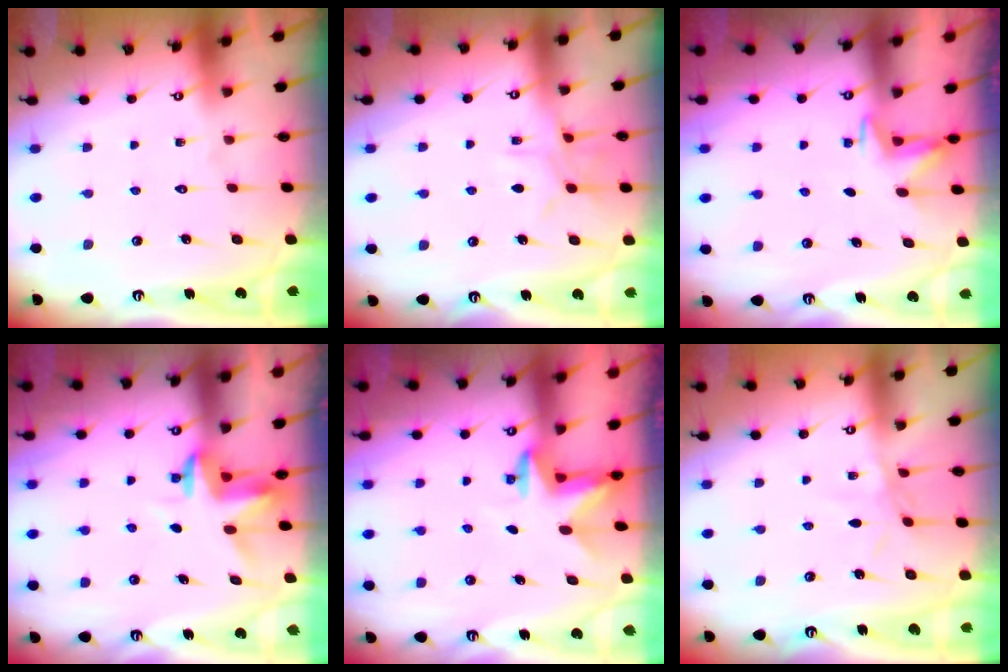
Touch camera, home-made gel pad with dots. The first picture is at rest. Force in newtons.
{"total": 6.8, "press": 6.7, "slide": 0.7}
{"total": 2.1, "press": 1.8, "slide": 1.1}
{"total": 3.5, "press": 3.5, "slide": 0.2}
{"total": 2.8, "press": 2.7, "slide": 0.7}
{"total": 2.8, "press": 2.8, "slide": 0.2}